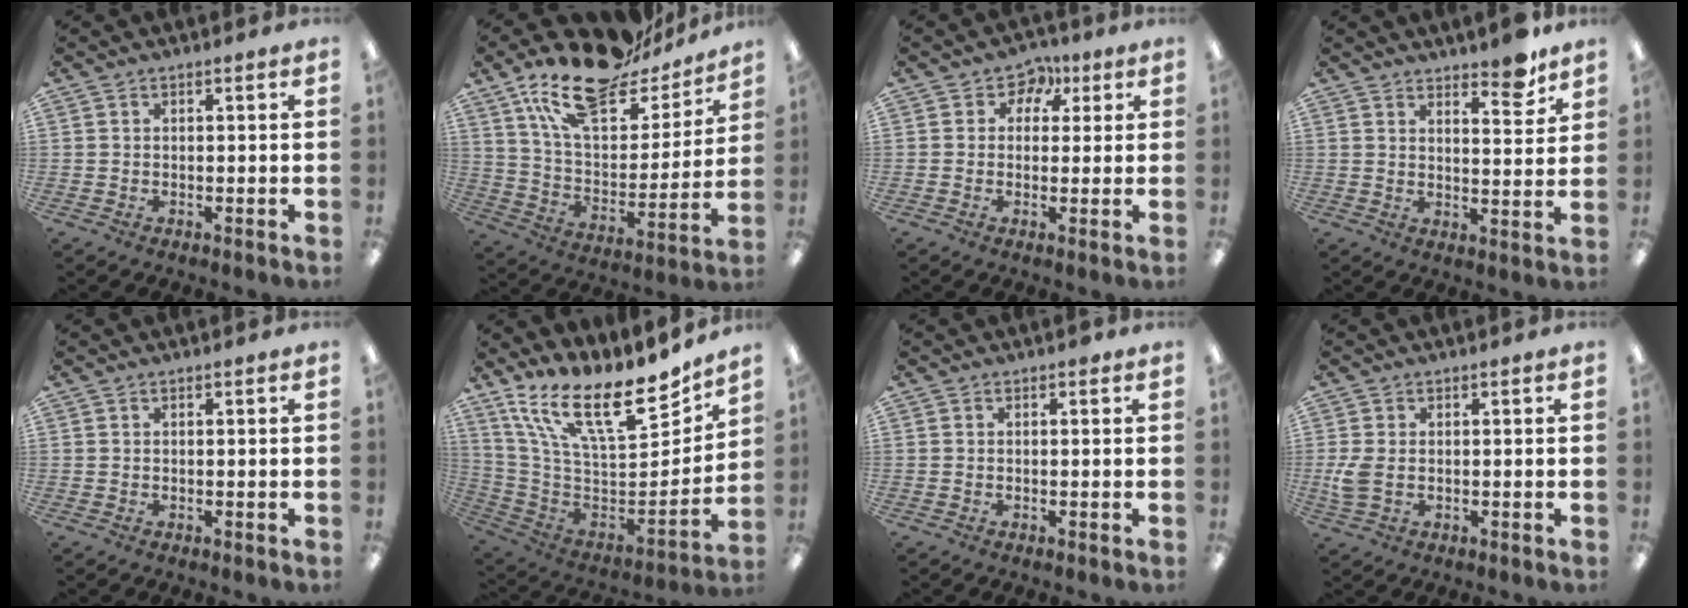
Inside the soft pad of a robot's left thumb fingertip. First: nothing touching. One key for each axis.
{"total": 22.2, "fx": 17.0, "fy": 8.2, "fz": 11.6, "tx": -0.211, "ty": -0.102, "tz": 0.293}
{"total": 5.2, "fx": 2.0, "fy": 4.4, "fz": 2.1, "tx": -0.022, "ty": -0.004, "tz": 0.032}
{"total": 6.6, "fx": 5.7, "fy": 1.5, "fz": 2.9, "tx": -0.016, "ty": -0.049, "tz": 0.092}
{"total": 0.0}
{"total": 22.3, "fx": 14.6, "fy": 8.1, "fz": 14.9, "tx": -0.251, "ty": -0.108, "tz": 0.253}
{"total": 0.0}
{"total": 4.5, "fx": -0.1, "fy": 2.8, "fz": 3.6, "tx": -0.075, "ty": -0.002, "tz": -0.005}